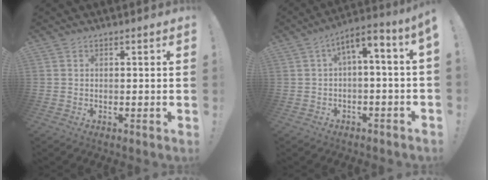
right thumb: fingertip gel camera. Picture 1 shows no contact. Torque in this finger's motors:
{"motor_torque": [1.53, 1.65, 0.52, 0.49, 0.09]}